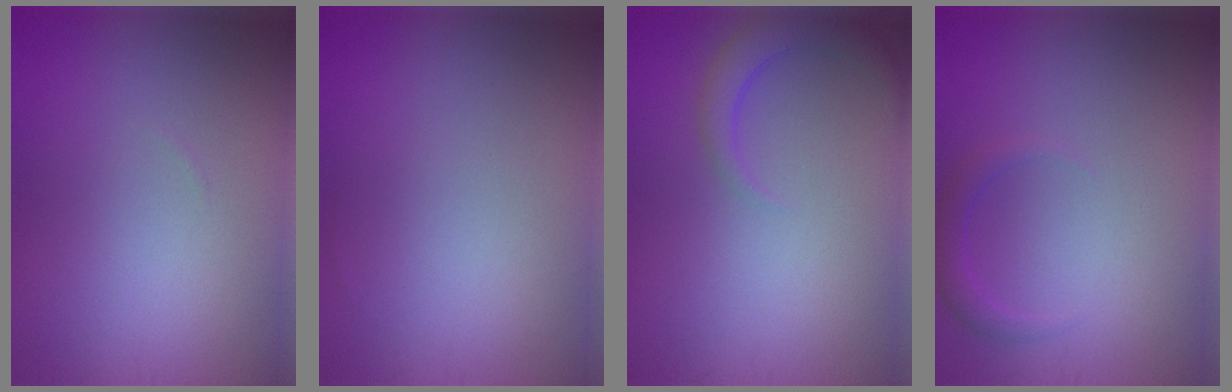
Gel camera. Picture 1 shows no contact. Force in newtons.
{"total": 0.0}
{"total": 2.4, "press": 2.4, "slide": 0.2}
{"total": 1.4, "press": 1.4, "slide": 0.1}